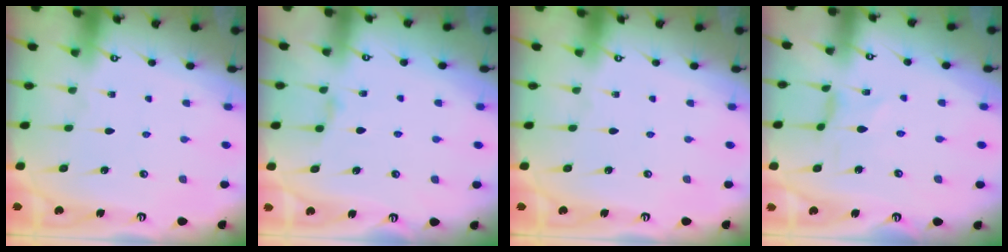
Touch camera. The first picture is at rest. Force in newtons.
{"total": 2.6, "press": 2.6, "slide": 0.4}
{"total": 0.0}
{"total": 0.0}